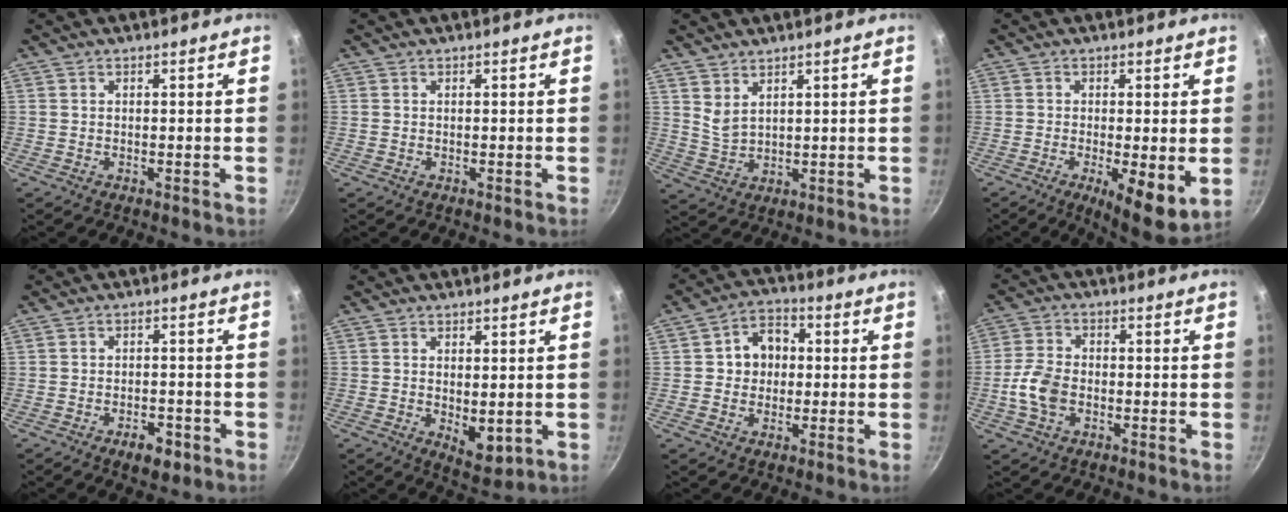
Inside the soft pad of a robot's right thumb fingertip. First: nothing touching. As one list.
[{"total": 0.0}, {"total": 4.0, "force": [2.7, 1.8, 2.2], "torque": [-0.038, -0.023, 0.059]}, {"total": 8.8, "force": [-1.7, 2.3, 8.3], "torque": [-0.114, -0.014, -0.018]}, {"total": 4.7, "force": [-2.6, 2.5, 3.0], "torque": [-0.033, 0.018, -0.034]}, {"total": 5.8, "force": [-0.2, 3.0, 5.0], "torque": [-0.063, -0.017, 0.005]}, {"total": 7.5, "force": [0.6, 6.3, 4.0], "torque": [-0.025, 0.012, -0.002]}, {"total": 7.0, "force": [-1.9, 4.6, 4.9], "torque": [-0.095, 0.017, -0.043]}]